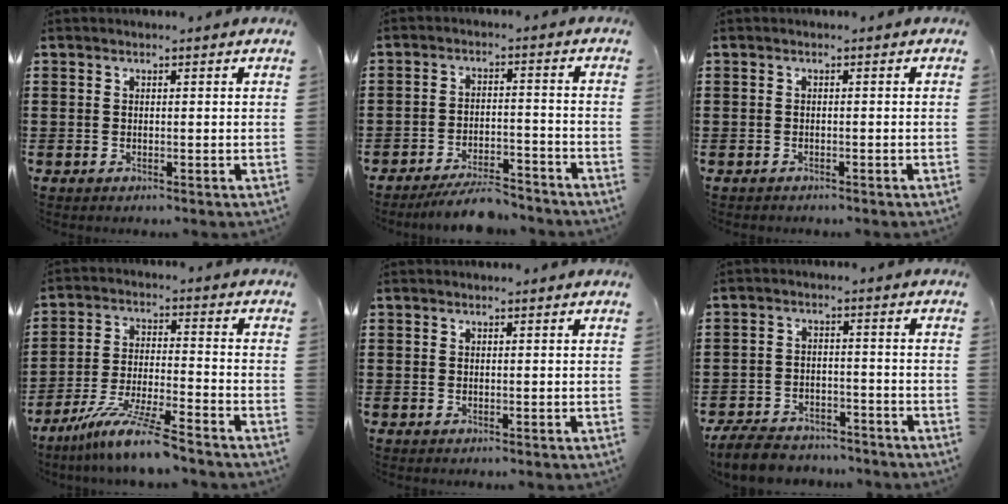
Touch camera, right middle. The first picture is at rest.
{"total": 5.7, "force": [-5.3, 0.4, 1.9], "torque": [-0.037, -0.002, -0.101]}
{"total": 0.6, "force": [-0.6, -0.1, 0.0], "torque": [-0.002, -0.002, -0.013]}
{"total": 9.8, "force": [-8.1, -0.3, 5.4], "torque": [-0.110, -0.006, -0.157]}
{"total": 0.0}
{"total": 6.2, "force": [-5.9, 1.1, 1.6], "torque": [-0.037, 0.007, -0.115]}